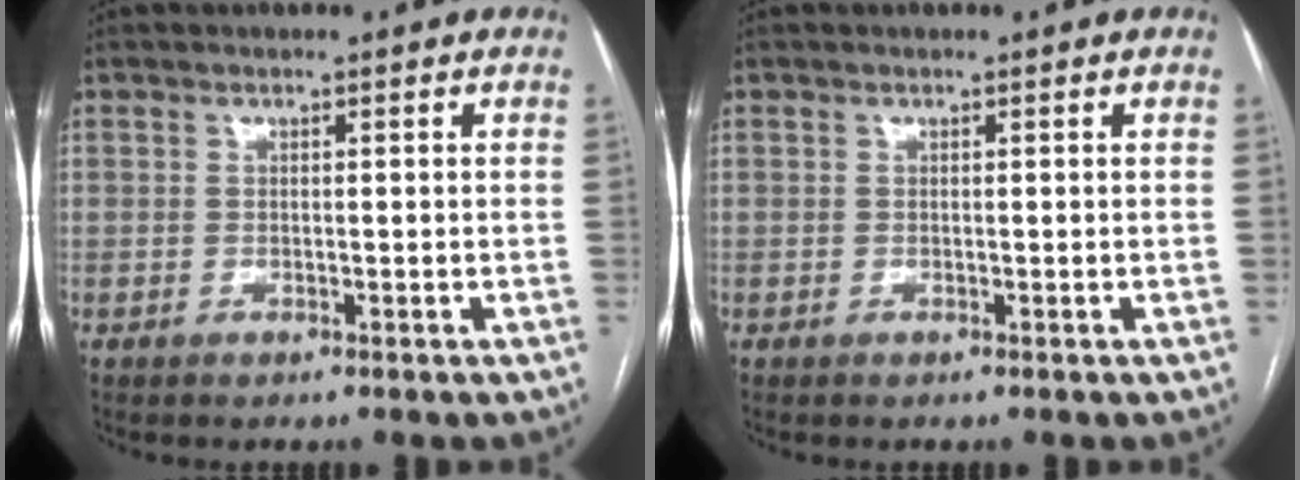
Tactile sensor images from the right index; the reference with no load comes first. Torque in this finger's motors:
{"motor_torque": [0.63, 0.60, -0.01, 0.01]}